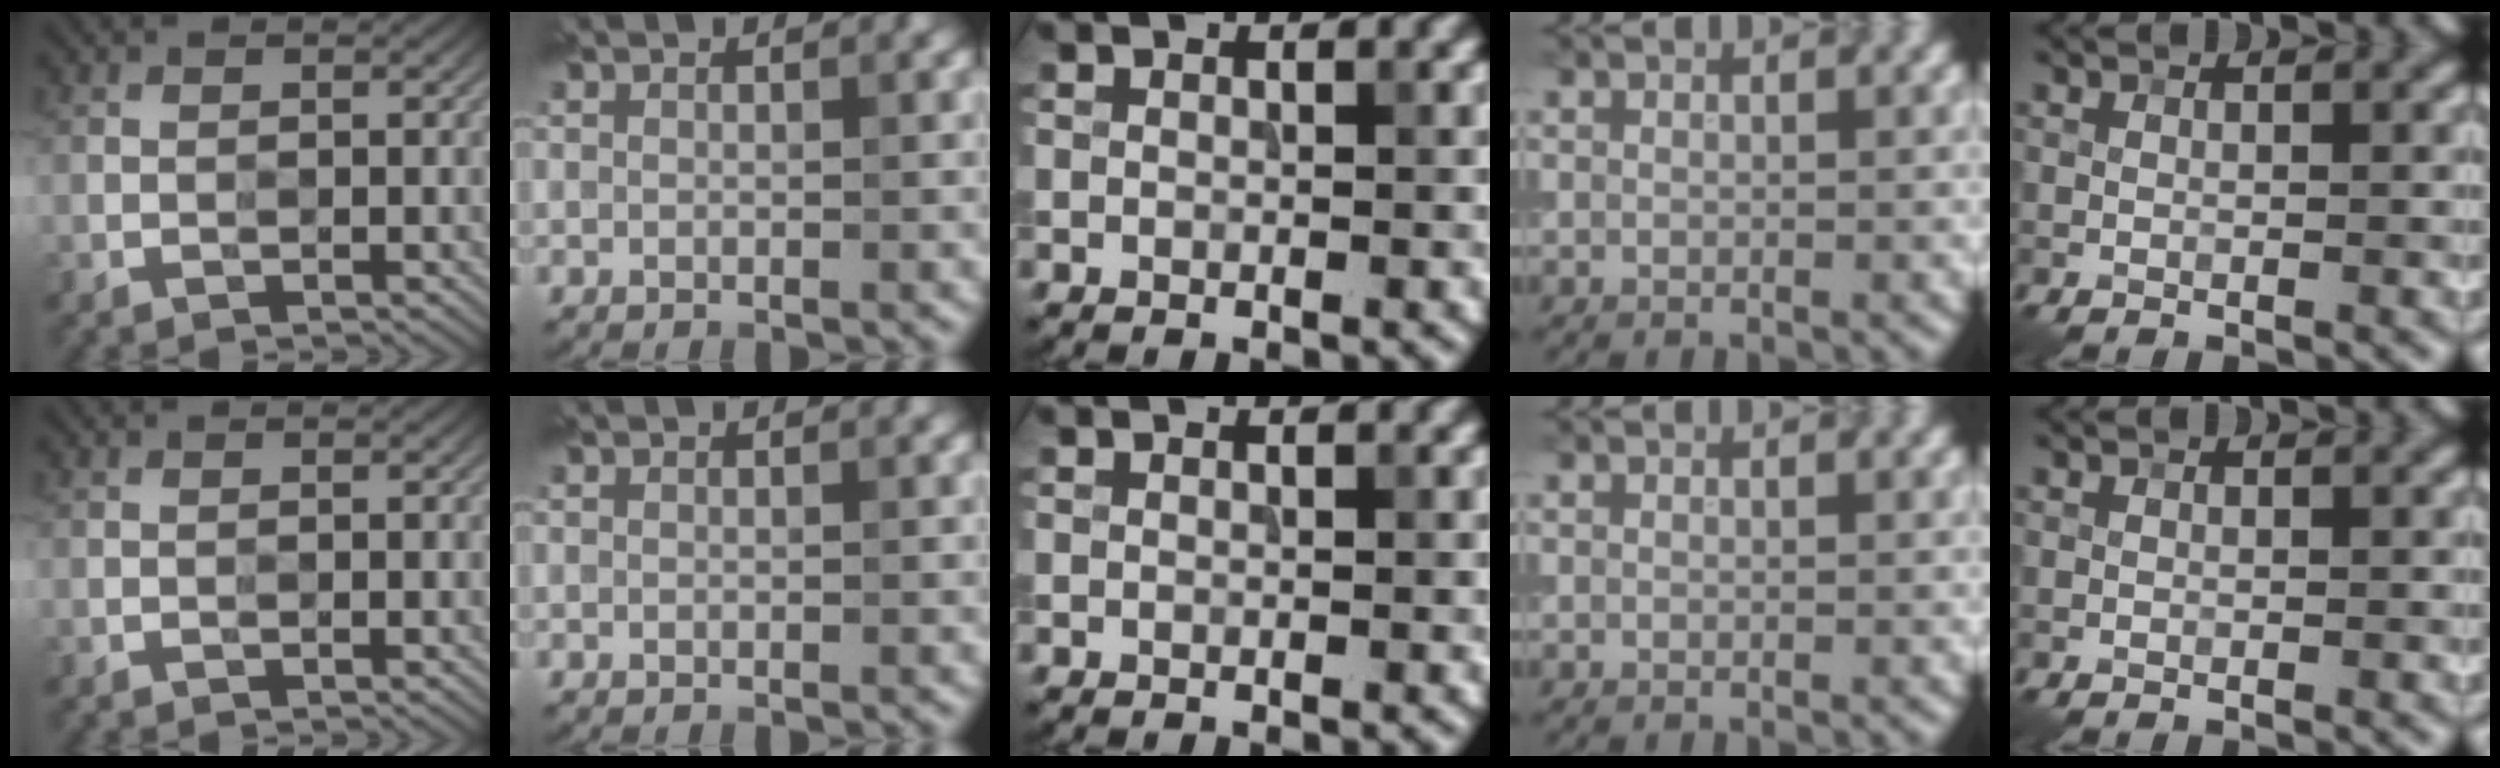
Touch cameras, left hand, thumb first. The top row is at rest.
{}